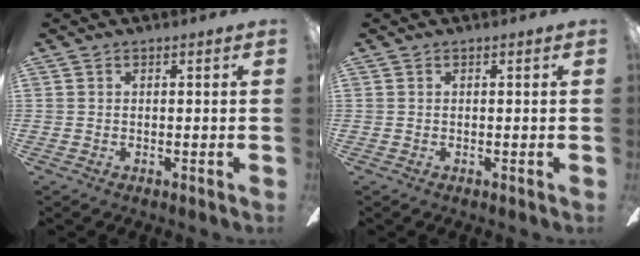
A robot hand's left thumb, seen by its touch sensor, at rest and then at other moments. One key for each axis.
{"total": 0.0}